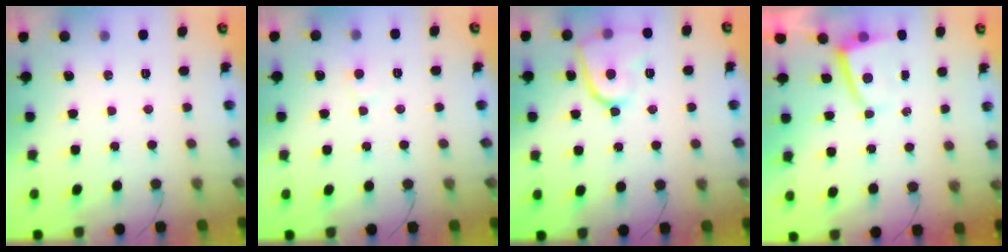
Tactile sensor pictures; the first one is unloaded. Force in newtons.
{"total": 4.9, "press": 4.9, "slide": 0.5}
{"total": 11.0, "press": 10.9, "slide": 1.5}
{"total": 1.8, "press": 1.8, "slide": 0.3}